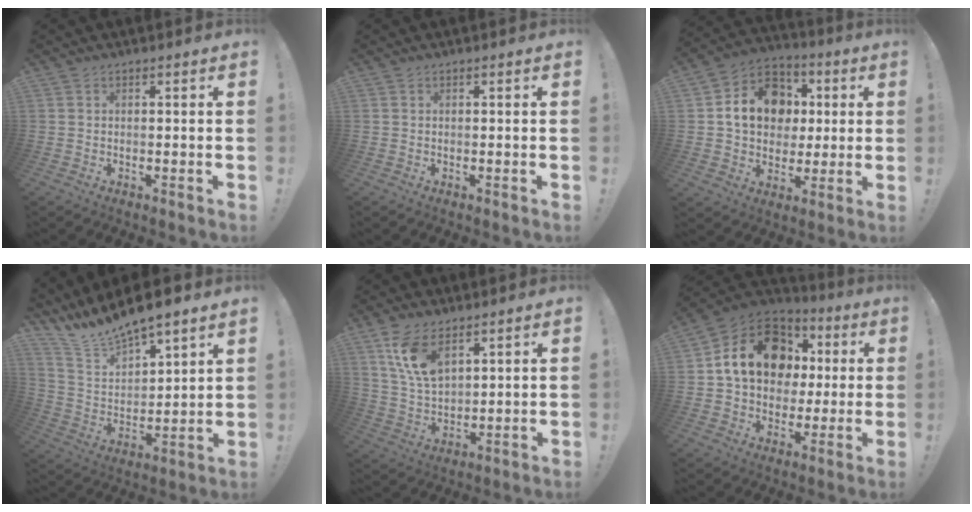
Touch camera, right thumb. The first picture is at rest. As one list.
[{"total": 0.0}, {"total": 16.4, "force": [3.5, 13.5, 8.7], "torque": [-0.119, 0.003, 0.079]}, {"total": 10.5, "force": [10.0, 1.6, 2.7], "torque": [-0.076, -0.091, 0.179]}, {"total": 11.5, "force": [6.9, 5.9, 7.1], "torque": [-0.144, -0.024, 0.132]}, {"total": 20.0, "force": [5.8, 15.2, 11.7], "torque": [-0.170, -0.004, 0.123]}]